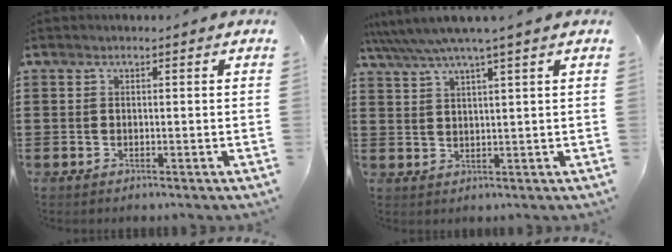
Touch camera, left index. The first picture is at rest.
{"total": 3.9, "force": [2.9, -0.1, 2.5], "torque": [-0.057, -0.008, 0.049]}